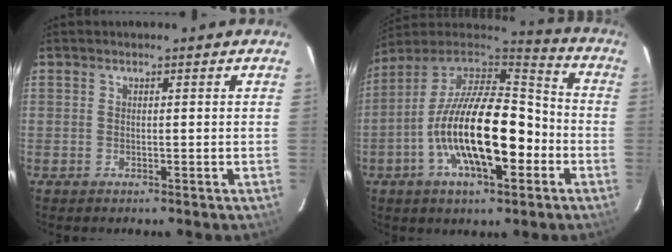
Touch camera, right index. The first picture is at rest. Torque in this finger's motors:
{"motor_torque": [1.01, -0.24, 1.06, 0.21]}